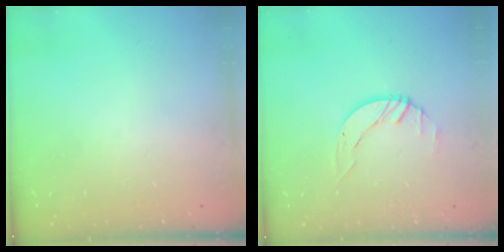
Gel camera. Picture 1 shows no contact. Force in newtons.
{"total": 2.9, "press": 2.8, "slide": 0.3}